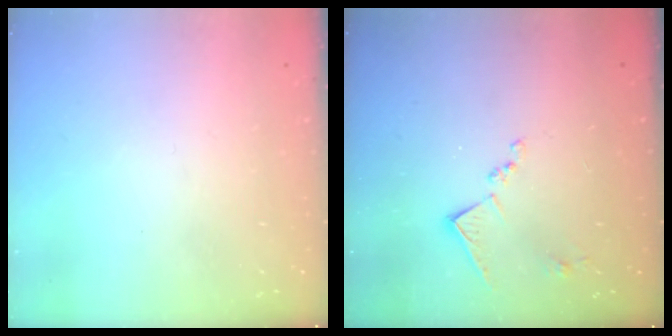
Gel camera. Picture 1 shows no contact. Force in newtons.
{"total": 10.2, "press": 10.1, "slide": 0.6}